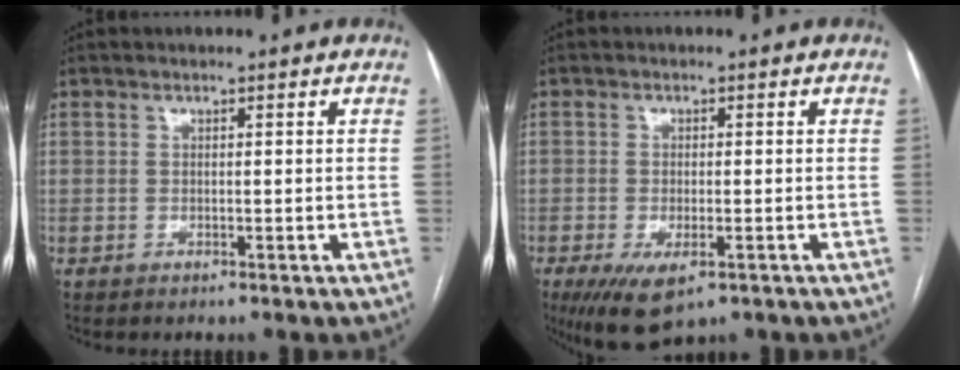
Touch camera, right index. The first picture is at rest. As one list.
[{"total": 7.3, "force": [-3.8, 2.9, 5.5], "torque": [-0.095, -0.018, -0.058]}]